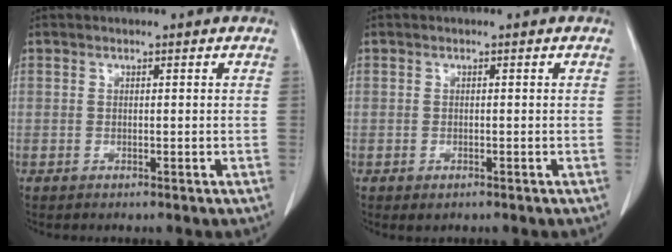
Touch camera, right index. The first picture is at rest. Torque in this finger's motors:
{"motor_torque": [0.10, -0.07, 0.03, 0.01]}